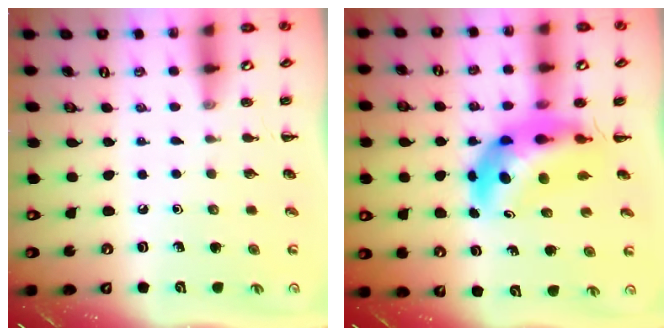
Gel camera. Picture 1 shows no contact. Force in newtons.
{"total": 9.0, "press": 8.6, "slide": 2.6}